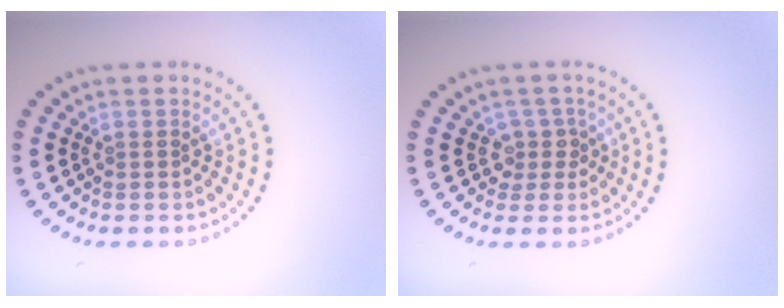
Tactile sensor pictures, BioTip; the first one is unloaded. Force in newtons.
{"total": 2.0, "press": 1.4, "slide": 1.4}